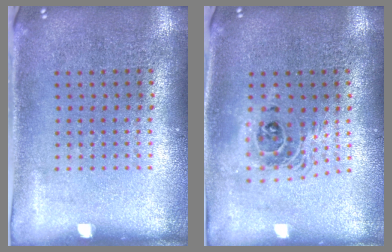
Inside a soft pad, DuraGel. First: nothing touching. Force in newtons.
{"total": 1.7, "press": 1.4, "slide": 0.9}